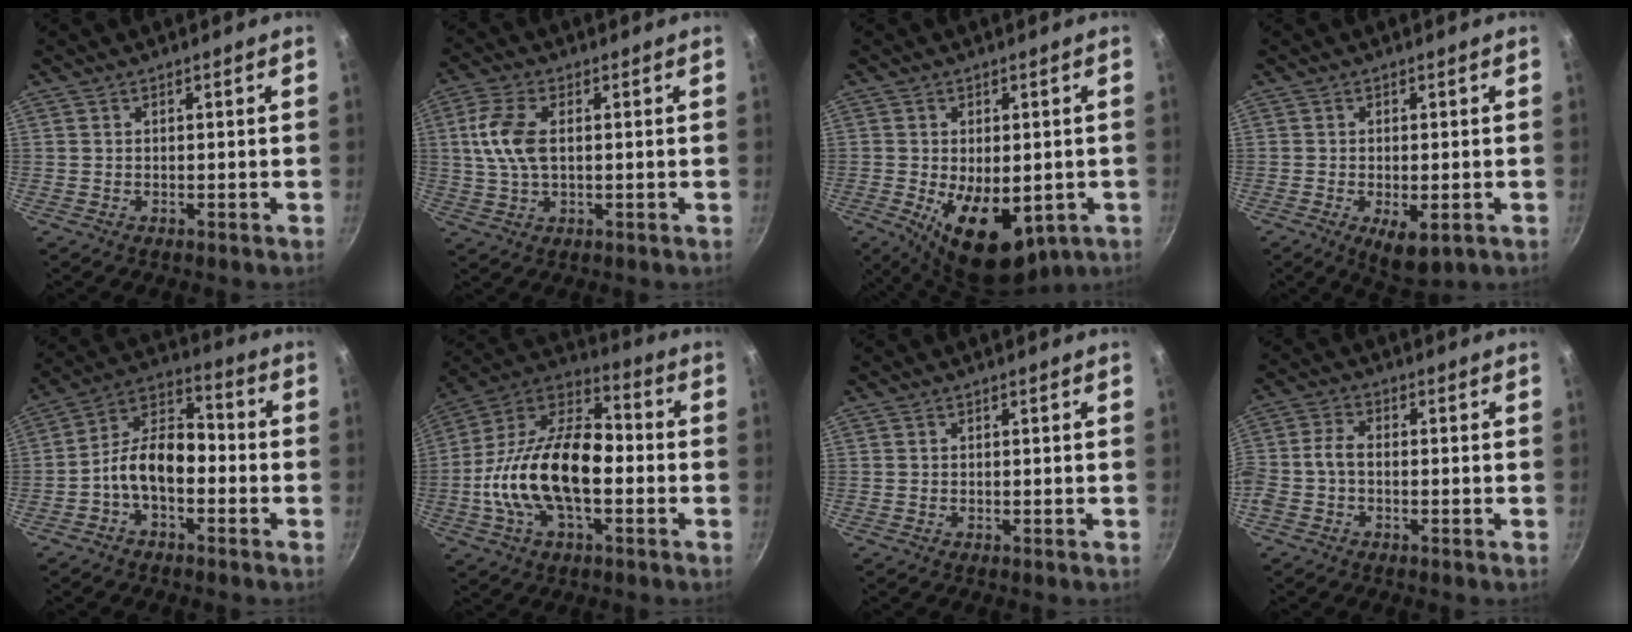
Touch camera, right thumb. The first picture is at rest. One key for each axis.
{"total": 8.4, "fx": 1.2, "fy": 4.5, "fz": 7.0, "tx": -0.145, "ty": 0.008, "tz": 0.020}
{"total": 14.0, "fx": -3.6, "fy": 7.8, "fz": 11.0, "tx": -0.139, "ty": -0.014, "tz": -0.034}
{"total": 6.2, "fx": -2.0, "fy": 2.8, "fz": 5.1, "tx": -0.071, "ty": -0.007, "tz": -0.021}
{"total": 10.8, "fx": -3.3, "fy": 6.4, "fz": 8.1, "tx": -0.124, "ty": 0.053, "tz": -0.077}
{"total": 22.1, "fx": -3.3, "fy": 12.2, "fz": 18.2, "tx": -0.319, "ty": 0.049, "tz": -0.079}
{"total": 0.0}
{"total": 4.5, "fx": -1.4, "fy": 2.7, "fz": 3.4, "tx": -0.078, "ty": 0.019, "tz": -0.042}